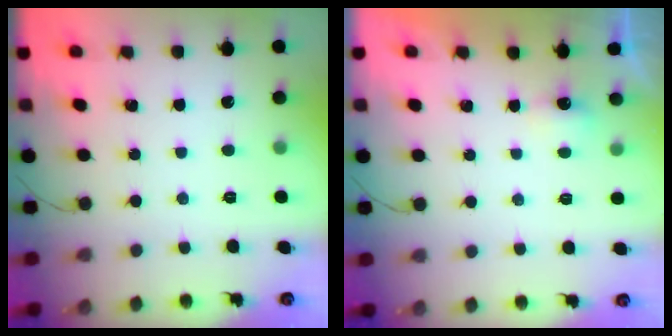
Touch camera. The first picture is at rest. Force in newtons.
{"total": 2.4, "press": 2.3, "slide": 0.6}